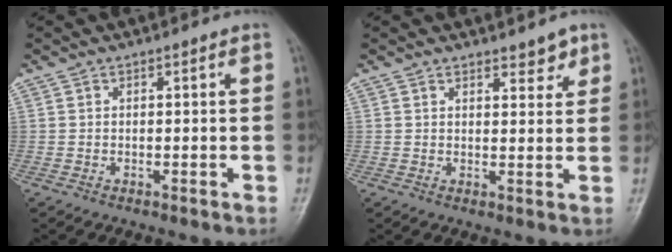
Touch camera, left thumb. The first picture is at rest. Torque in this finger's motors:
{"motor_torque": [0.09, 0.05, -0.30, -0.17, 0.05]}